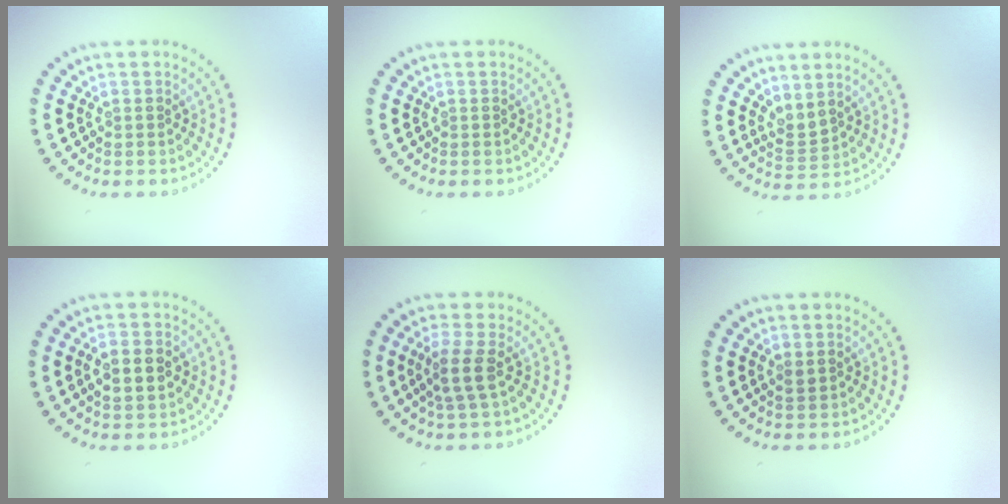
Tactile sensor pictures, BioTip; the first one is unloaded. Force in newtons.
{"total": 0.0}
{"total": 1.6, "press": 1.1, "slide": 1.1}
{"total": 2.9, "press": 2.9, "slide": 0.1}
{"total": 2.4, "press": 1.9, "slide": 1.4}
{"total": 0.7, "press": 0.7, "slide": 0.2}